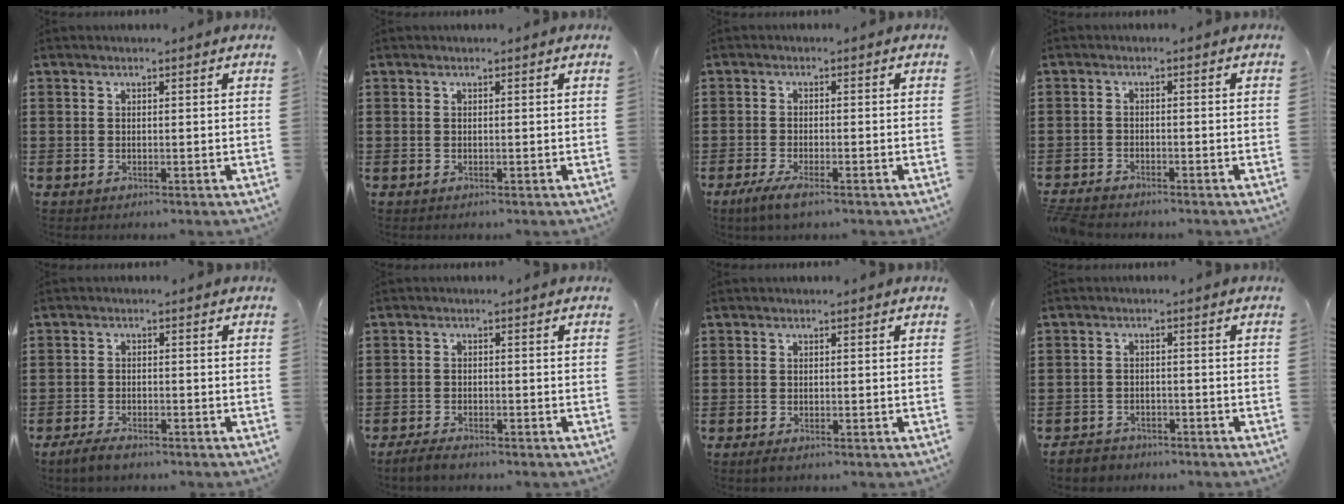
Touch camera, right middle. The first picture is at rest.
{"total": 0.0}
{"total": 3.1, "force": [-2.1, 0.4, 2.2], "torque": [-0.052, -0.006, -0.040]}
{"total": 2.3, "force": [-2.2, 0.3, 0.3], "torque": [-0.024, -0.003, -0.052]}
{"total": 2.7, "force": [-2.2, 0.9, 1.4], "torque": [-0.039, -0.001, -0.045]}
{"total": 2.1, "force": [-1.9, 0.5, 0.9], "torque": [-0.024, 0.000, -0.038]}
{"total": 0.7, "force": [-0.5, 0.3, 0.4], "torque": [-0.008, -0.003, -0.010]}
{"total": 2.2, "force": [-2.1, 0.7, -0.2], "torque": [-0.006, -0.001, -0.045]}